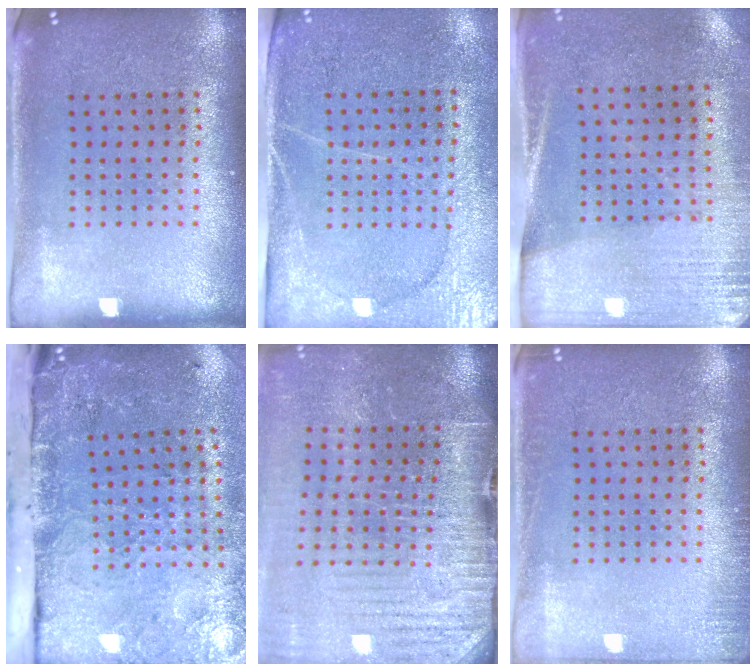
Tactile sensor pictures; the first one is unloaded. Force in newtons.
{"total": 3.0, "press": 2.8, "slide": 1.3}
{"total": 2.7, "press": 2.4, "slide": 1.3}
{"total": 5.0, "press": 3.6, "slide": 3.4}
{"total": 4.1, "press": 3.9, "slide": 1.3}
{"total": 1.3, "press": 1.3, "slide": 0.3}